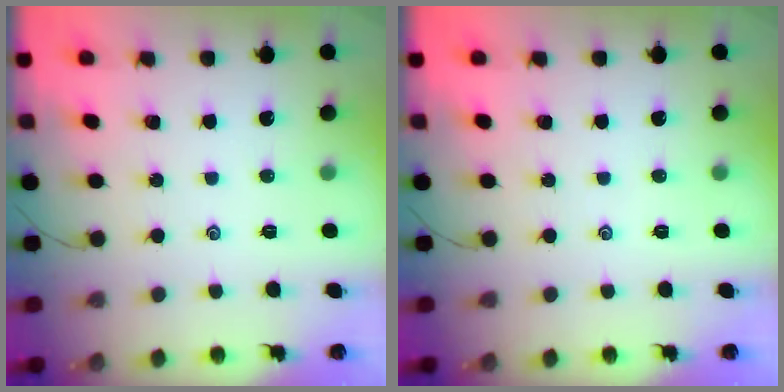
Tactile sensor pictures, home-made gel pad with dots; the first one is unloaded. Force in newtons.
{"total": 0.0}